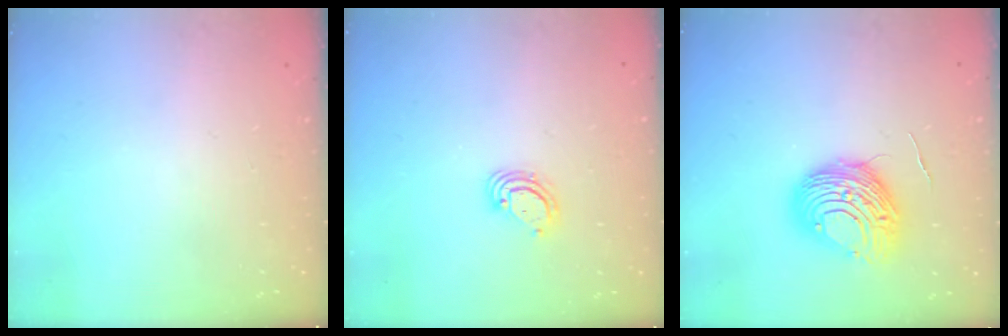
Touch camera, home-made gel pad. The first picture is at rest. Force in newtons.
{"total": 3.6, "press": 3.6, "slide": 0.3}
{"total": 10.8, "press": 10.8, "slide": 1.1}